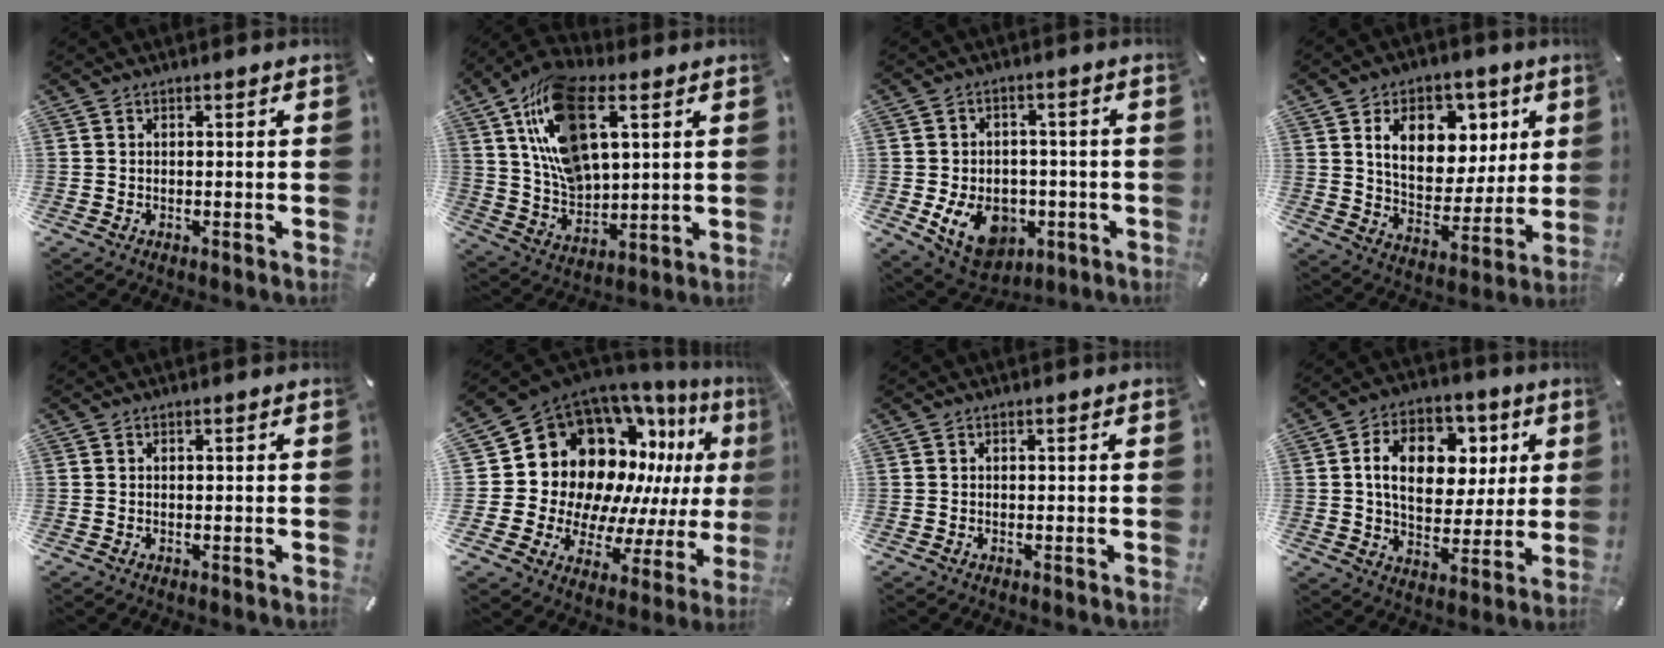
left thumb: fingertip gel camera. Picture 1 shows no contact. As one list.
[{"total": 18.1, "force": [7.9, 10.1, 12.8], "torque": [-0.279, -0.021, 0.137]}, {"total": 12.3, "force": [-3.7, 9.5, 7.0], "torque": [-0.117, 0.013, -0.061]}, {"total": 15.0, "force": [6.3, 11.0, 8.1], "torque": [-0.117, -0.025, 0.115]}, {"total": 0.0}, {"total": 19.4, "force": [7.3, 15.0, 9.9], "torque": [-0.166, -0.098, 0.165]}, {"total": 0.0}, {"total": 15.4, "force": [3.9, 11.2, 10.0], "torque": [-0.147, 0.003, 0.072]}]